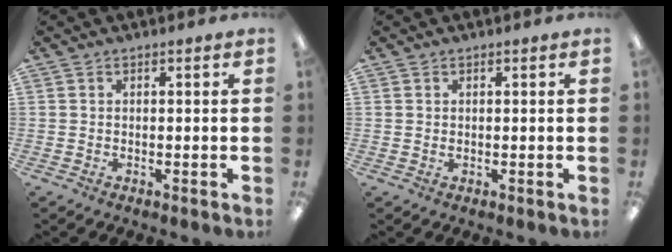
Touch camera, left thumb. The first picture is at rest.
{"total": 0.6, "force": [0.4, 0.5, 0.1], "torque": [0.004, -0.003, 0.005]}